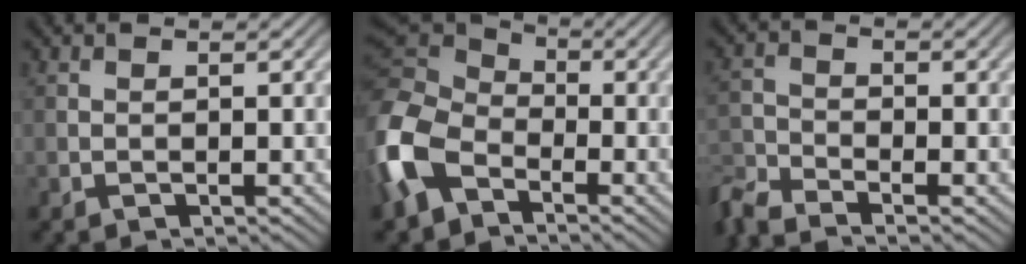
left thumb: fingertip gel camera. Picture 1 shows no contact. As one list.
[{"total": 11.2, "force": [-4.2, 7.5, 7.2], "torque": [-0.206, -0.006, -0.104]}, {"total": 5.3, "force": [-4.3, 1.6, 2.5], "torque": [-0.062, -0.018, -0.096]}]